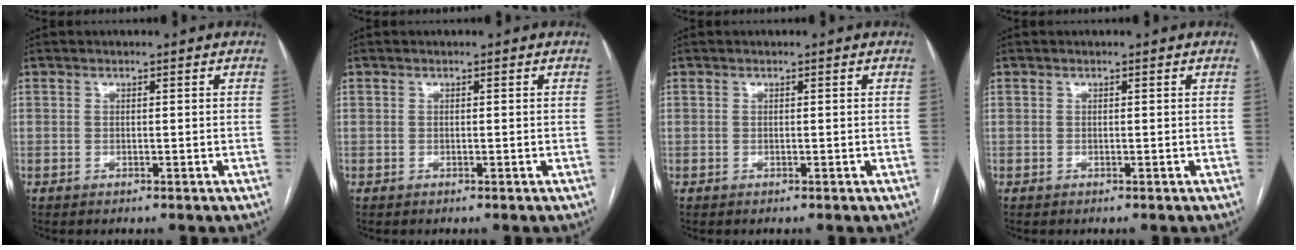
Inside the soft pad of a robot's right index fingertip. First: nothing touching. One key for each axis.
{"total": 0.0}
{"total": 0.0}
{"total": 0.0}